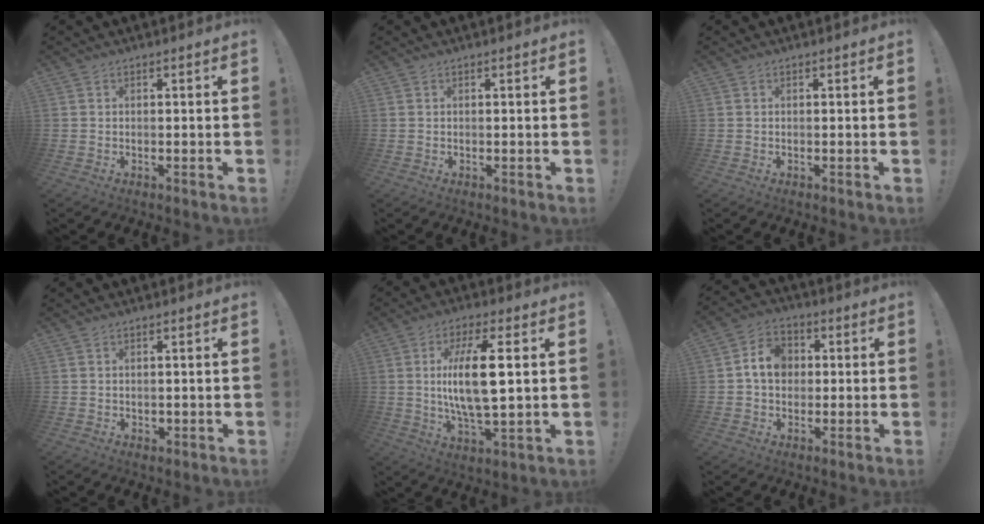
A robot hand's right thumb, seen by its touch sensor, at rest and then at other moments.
{"total": 0.0}
{"total": 0.0}
{"total": 0.9, "force": [0.3, 0.8, 0.1], "torque": [0.002, 0.000, 0.004]}
{"total": 14.7, "force": [1.6, 4.4, 14.0], "torque": [-0.272, -0.015, 0.012]}
{"total": 9.2, "force": [1.1, 7.5, 5.2], "torque": [-0.078, 0.015, 0.025]}